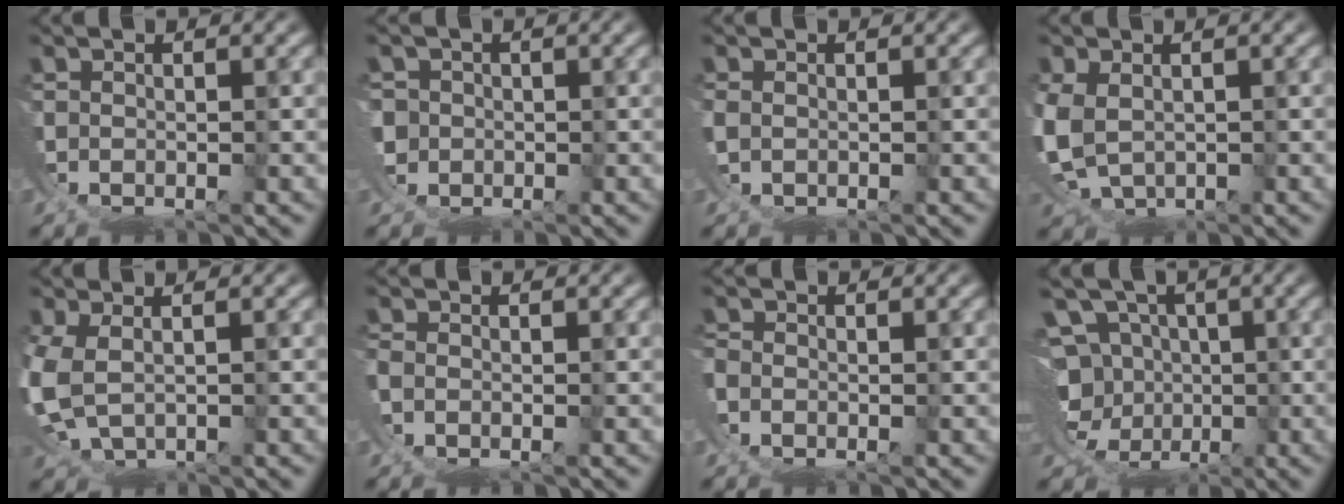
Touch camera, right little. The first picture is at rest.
{"total": 1.8, "force": [0.2, 1.3, -1.2], "torque": [-0.006, -0.026, 0.015]}
{"total": 0.8, "force": [0.6, 0.4, -0.4], "torque": [-0.004, 0.002, 0.009]}
{"total": 3.3, "force": [0.9, 3.0, 1.0], "torque": [-0.073, -0.021, 0.034]}
{"total": 2.1, "force": [0.9, 1.6, 1.1], "torque": [-0.076, -0.018, 0.033]}
{"total": 1.4, "force": [-0.8, 1.0, 0.5], "torque": [-0.016, -0.010, -0.010]}
{"total": 1.7, "force": [-1.1, 1.2, 0.3], "torque": [-0.015, -0.013, -0.014]}
{"total": 11.3, "force": [1.1, 10.7, 3.7], "torque": [-0.094, -0.045, 0.021]}